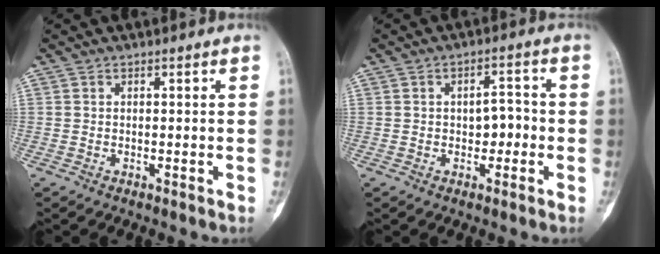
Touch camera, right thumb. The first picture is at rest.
{"total": 4.5, "force": [-0.6, 2.9, 3.3], "torque": [-0.033, 0.016, -0.013]}